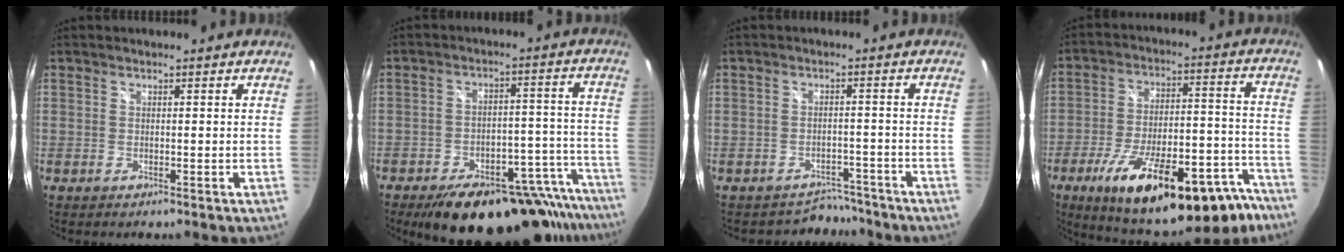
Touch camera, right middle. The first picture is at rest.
{"total": 24.9, "force": [-21.0, 7.7, 11.0], "torque": [-0.127, 0.021, -0.261]}
{"total": 4.6, "force": [-4.1, 1.9, -0.8], "torque": [0.017, 0.019, -0.057]}
{"total": 28.6, "force": [-20.1, 9.0, 18.3], "torque": [-0.270, -0.003, -0.275]}